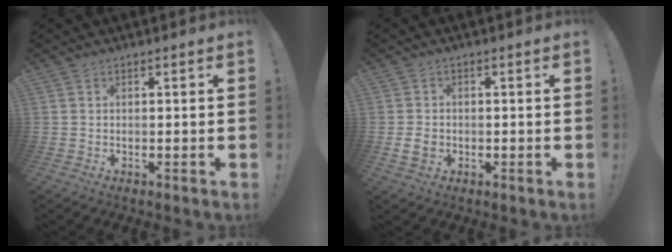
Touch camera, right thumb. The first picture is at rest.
{"total": 4.0, "force": [-0.8, 3.1, 2.4], "torque": [-0.039, -0.001, -0.015]}